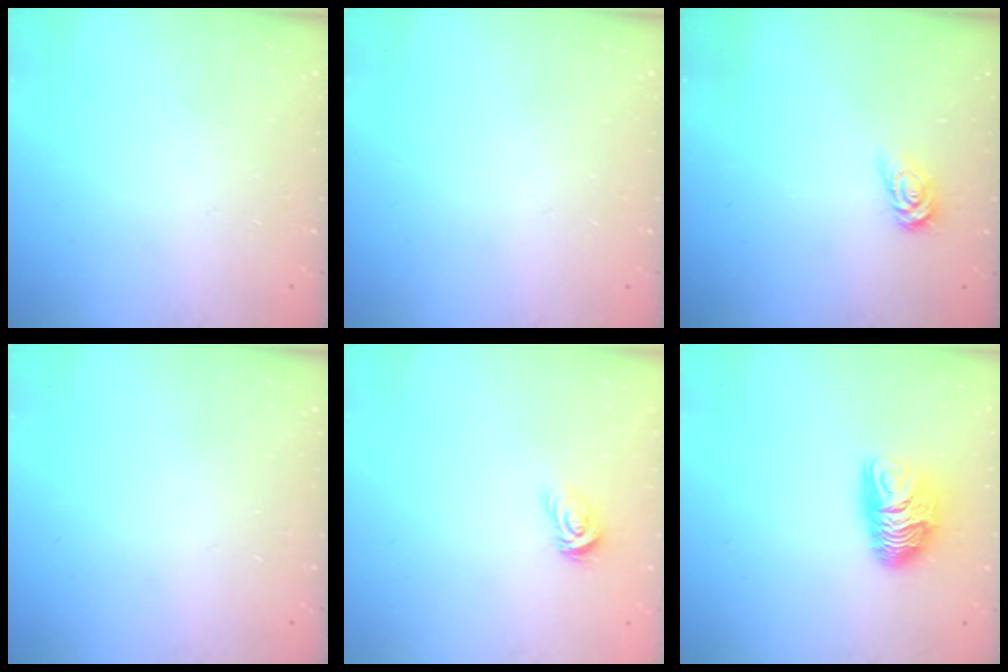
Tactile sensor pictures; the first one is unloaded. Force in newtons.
{"total": 0.0}
{"total": 3.1, "press": 3.1, "slide": 0.3}
{"total": 0.0}
{"total": 3.7, "press": 3.7, "slide": 0.4}
{"total": 8.8, "press": 8.8, "slide": 0.3}